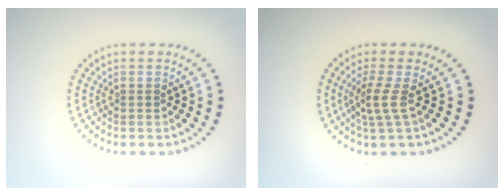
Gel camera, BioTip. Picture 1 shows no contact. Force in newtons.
{"total": 2.1, "press": 1.5, "slide": 1.5}